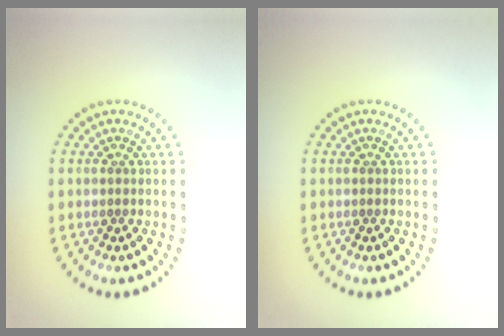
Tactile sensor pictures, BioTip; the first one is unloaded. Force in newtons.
{"total": 0.0}